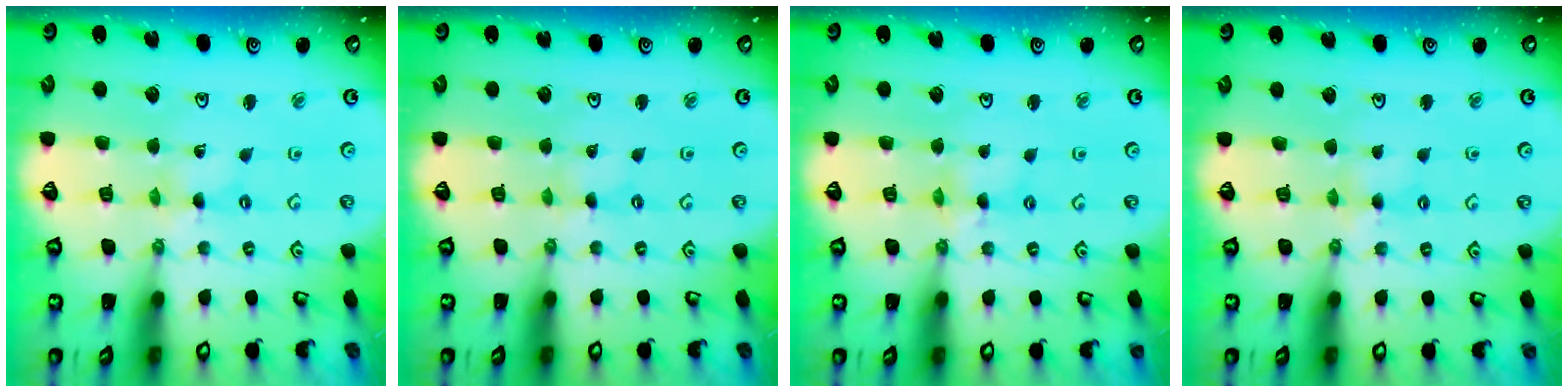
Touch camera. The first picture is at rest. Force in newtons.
{"total": 0.0}
{"total": 2.9, "press": 2.9, "slide": 0.3}
{"total": 2.4, "press": 2.4, "slide": 0.4}